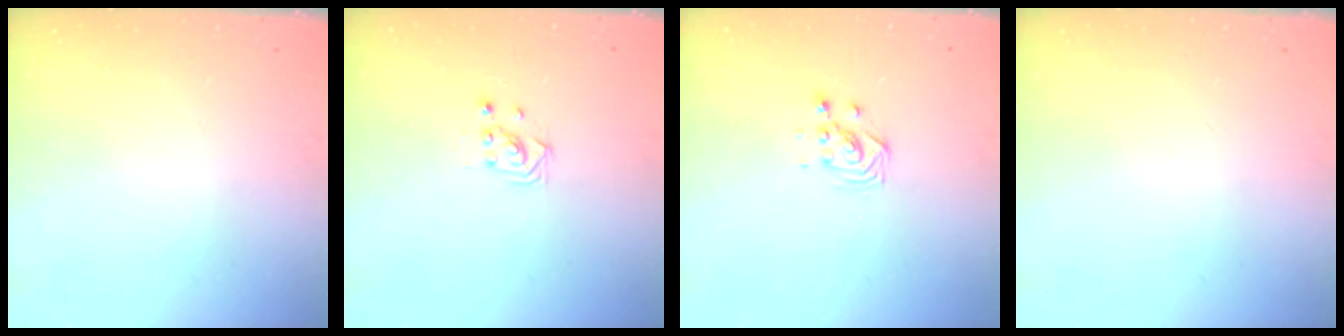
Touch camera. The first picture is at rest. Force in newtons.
{"total": 2.9, "press": 2.9, "slide": 0.3}
{"total": 3.3, "press": 3.3, "slide": 0.2}
{"total": 0.0}